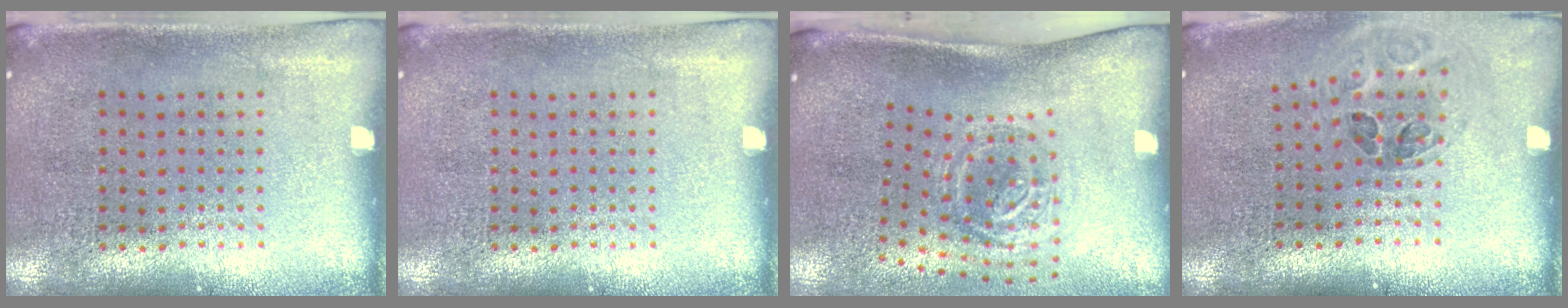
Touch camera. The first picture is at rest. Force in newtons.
{"total": 0.0}
{"total": 1.9, "press": 1.3, "slide": 1.5}
{"total": 1.0, "press": 1.0, "slide": 0.1}